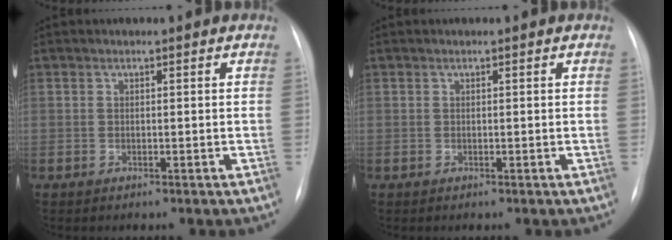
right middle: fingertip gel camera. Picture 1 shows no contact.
{"total": 0.0}